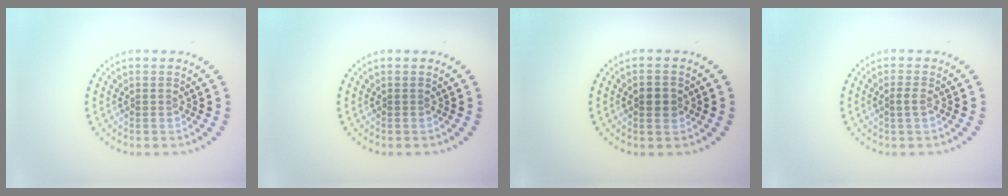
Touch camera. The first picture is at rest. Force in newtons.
{"total": 0.0}
{"total": 2.3, "press": 2.3, "slide": 0.0}
{"total": 0.8, "press": 0.8, "slide": 0.2}